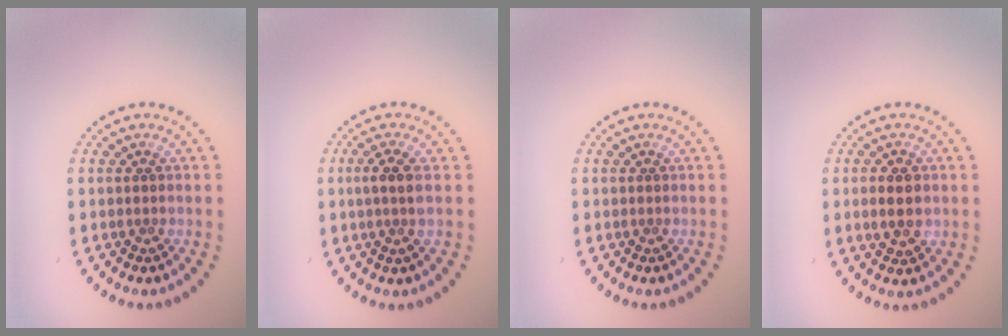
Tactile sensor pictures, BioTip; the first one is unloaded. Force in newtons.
{"total": 2.1, "press": 1.7, "slide": 1.1}
{"total": 0.0}
{"total": 2.7, "press": 2.7, "slide": 0.1}